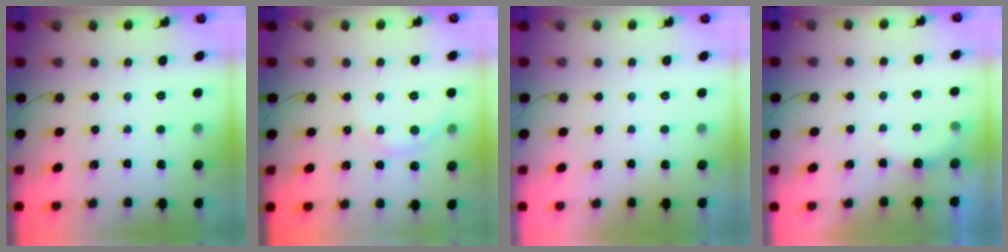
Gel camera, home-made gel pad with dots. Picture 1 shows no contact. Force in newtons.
{"total": 3.2, "press": 3.1, "slide": 1.0}
{"total": 3.0, "press": 3.0, "slide": 0.1}
{"total": 4.6, "press": 4.5, "slide": 1.0}